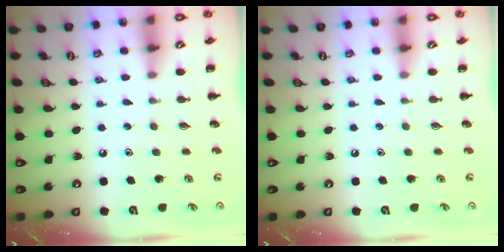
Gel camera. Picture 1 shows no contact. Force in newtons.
{"total": 0.0}